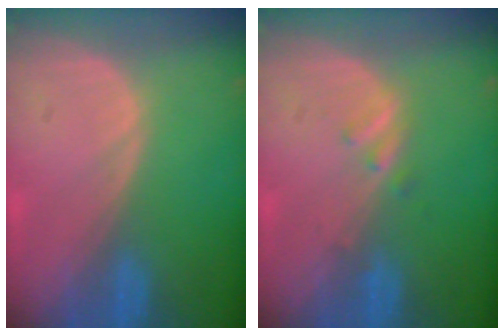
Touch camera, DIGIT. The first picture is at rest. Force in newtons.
{"total": 1.4, "press": 1.4, "slide": 0.2}